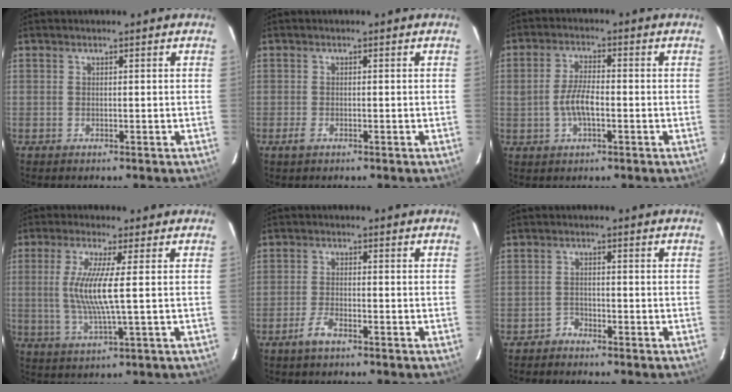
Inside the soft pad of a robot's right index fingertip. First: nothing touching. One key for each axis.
{"total": 1.6, "fx": -1.0, "fy": 0.8, "fz": 1.0, "tx": -0.020, "ty": -0.002, "tz": -0.019}
{"total": 5.8, "fx": -1.3, "fy": 2.3, "fz": 5.2, "tx": -0.104, "ty": 0.003, "tz": -0.022}
{"total": 8.5, "fx": 0.6, "fy": 0.0, "fz": 8.5, "tx": -0.170, "ty": -0.010, "tz": 0.015}
{"total": 3.5, "fx": -2.4, "fy": 1.1, "fz": 2.2, "tx": -0.058, "ty": 0.000, "tz": -0.049}
{"total": 1.8, "fx": -1.6, "fy": 0.8, "fz": -0.3, "tx": 0.005, "ty": 0.008, "tz": -0.031}